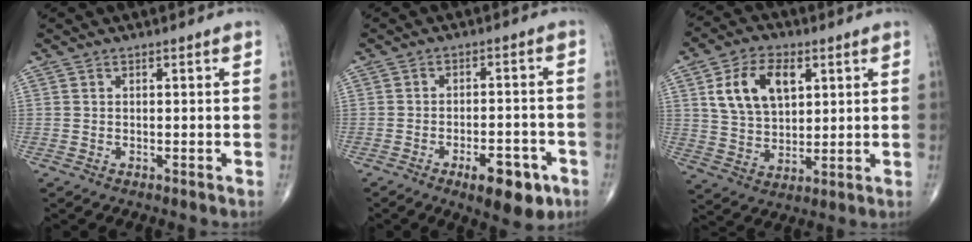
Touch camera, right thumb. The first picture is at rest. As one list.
[{"total": 9.7, "force": [-5.0, 3.9, 7.4], "torque": [-0.091, 0.022, -0.066]}, {"total": 12.3, "force": [4.3, 7.8, 8.5], "torque": [-0.131, -0.010, 0.084]}]